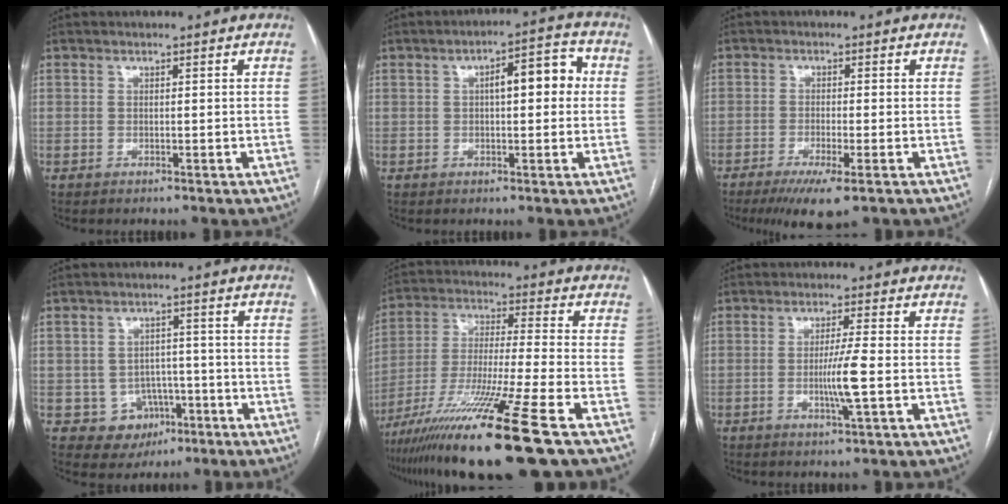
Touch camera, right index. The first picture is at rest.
{"total": 7.2, "force": [1.1, 2.3, 6.7], "torque": [-0.094, 0.028, 0.013]}
{"total": 6.7, "force": [-4.0, 0.7, 5.3], "torque": [-0.089, -0.018, -0.065]}
{"total": 6.1, "force": [-2.2, 5.6, 1.0], "torque": [-0.002, 0.014, -0.020]}
{"total": 19.3, "force": [-12.2, -1.1, 15.0], "torque": [-0.277, -0.053, -0.221]}
{"total": 5.3, "force": [-1.1, -0.5, 5.2], "torque": [-0.096, -0.011, -0.021]}